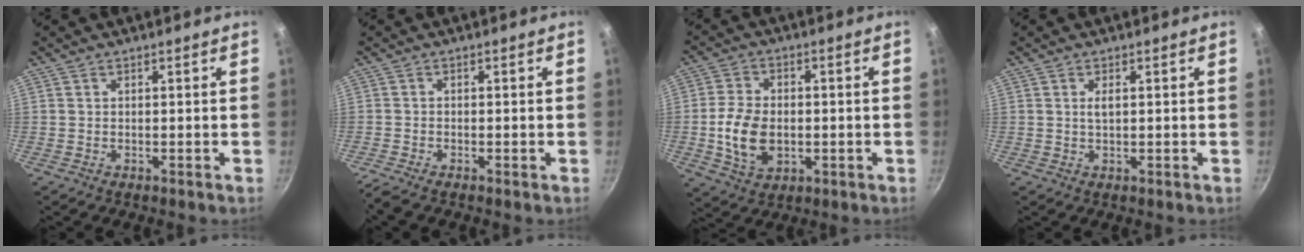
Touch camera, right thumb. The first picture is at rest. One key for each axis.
{"total": 2.3, "fx": -1.7, "fy": 0.3, "fz": 1.5, "tx": -0.051, "ty": 0.003, "tz": -0.042}
{"total": 10.4, "fx": -1.3, "fy": 7.0, "fz": 7.5, "tx": -0.136, "ty": 0.007, "tz": -0.020}
{"total": 1.6, "fx": 0.4, "fy": 0.6, "fz": 1.4, "tx": -0.026, "ty": 0.000, "tz": 0.009}